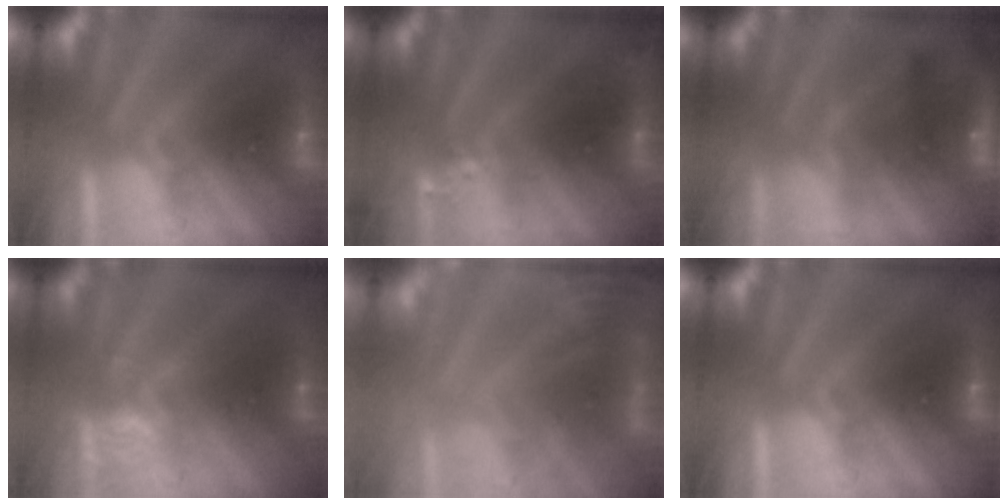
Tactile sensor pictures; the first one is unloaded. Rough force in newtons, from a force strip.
{"total": 2.4}
{"total": 10.5}
{"total": 4.3}
{"total": 5.6}
{"total": 0.0}